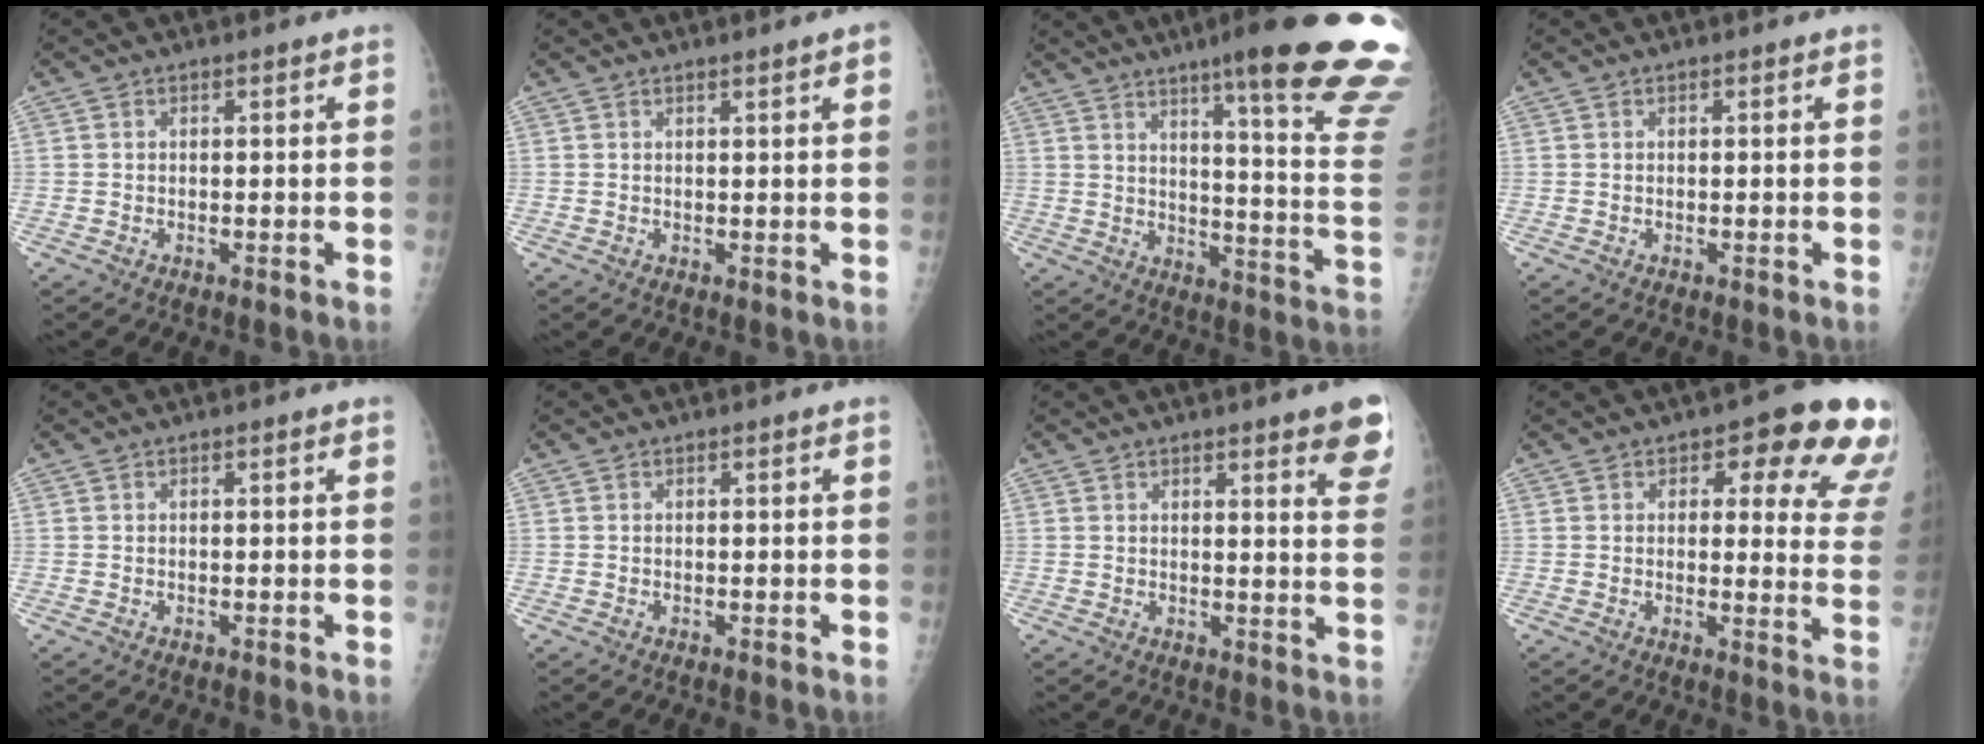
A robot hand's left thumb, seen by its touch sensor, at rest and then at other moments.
{"total": 2.2, "force": [1.3, 0.1, 1.7], "torque": [-0.024, -0.002, 0.017]}
{"total": 27.8, "force": [19.3, 2.7, 19.9], "torque": [-0.204, -0.109, 0.249]}
{"total": 0.0}
{"total": 0.0}
{"total": 0.0}
{"total": 9.0, "force": [5.4, 1.7, 6.9], "torque": [-0.061, -0.021, 0.058]}
{"total": 15.7, "force": [8.9, 6.9, 11.0], "torque": [-0.069, -0.036, 0.087]}